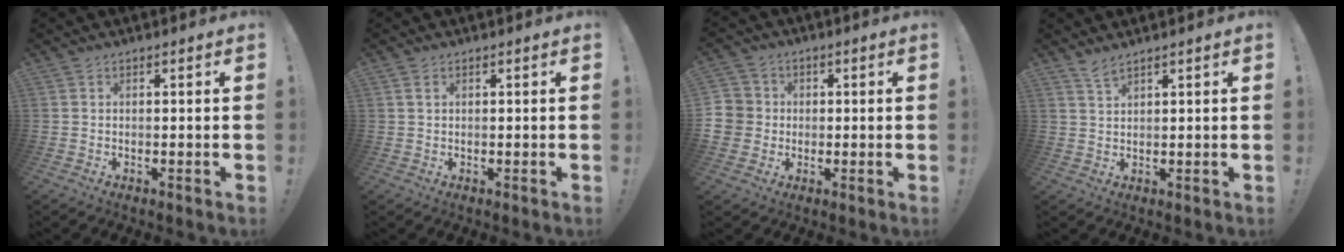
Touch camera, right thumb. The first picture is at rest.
{"total": 1.2, "force": [0.6, 0.7, 0.8], "torque": [-0.008, 0.000, 0.009]}
{"total": 6.7, "force": [0.3, 6.6, 1.2], "torque": [-0.021, 0.005, 0.007]}
{"total": 2.7, "force": [2.5, 0.2, 1.0], "torque": [-0.016, -0.012, 0.044]}